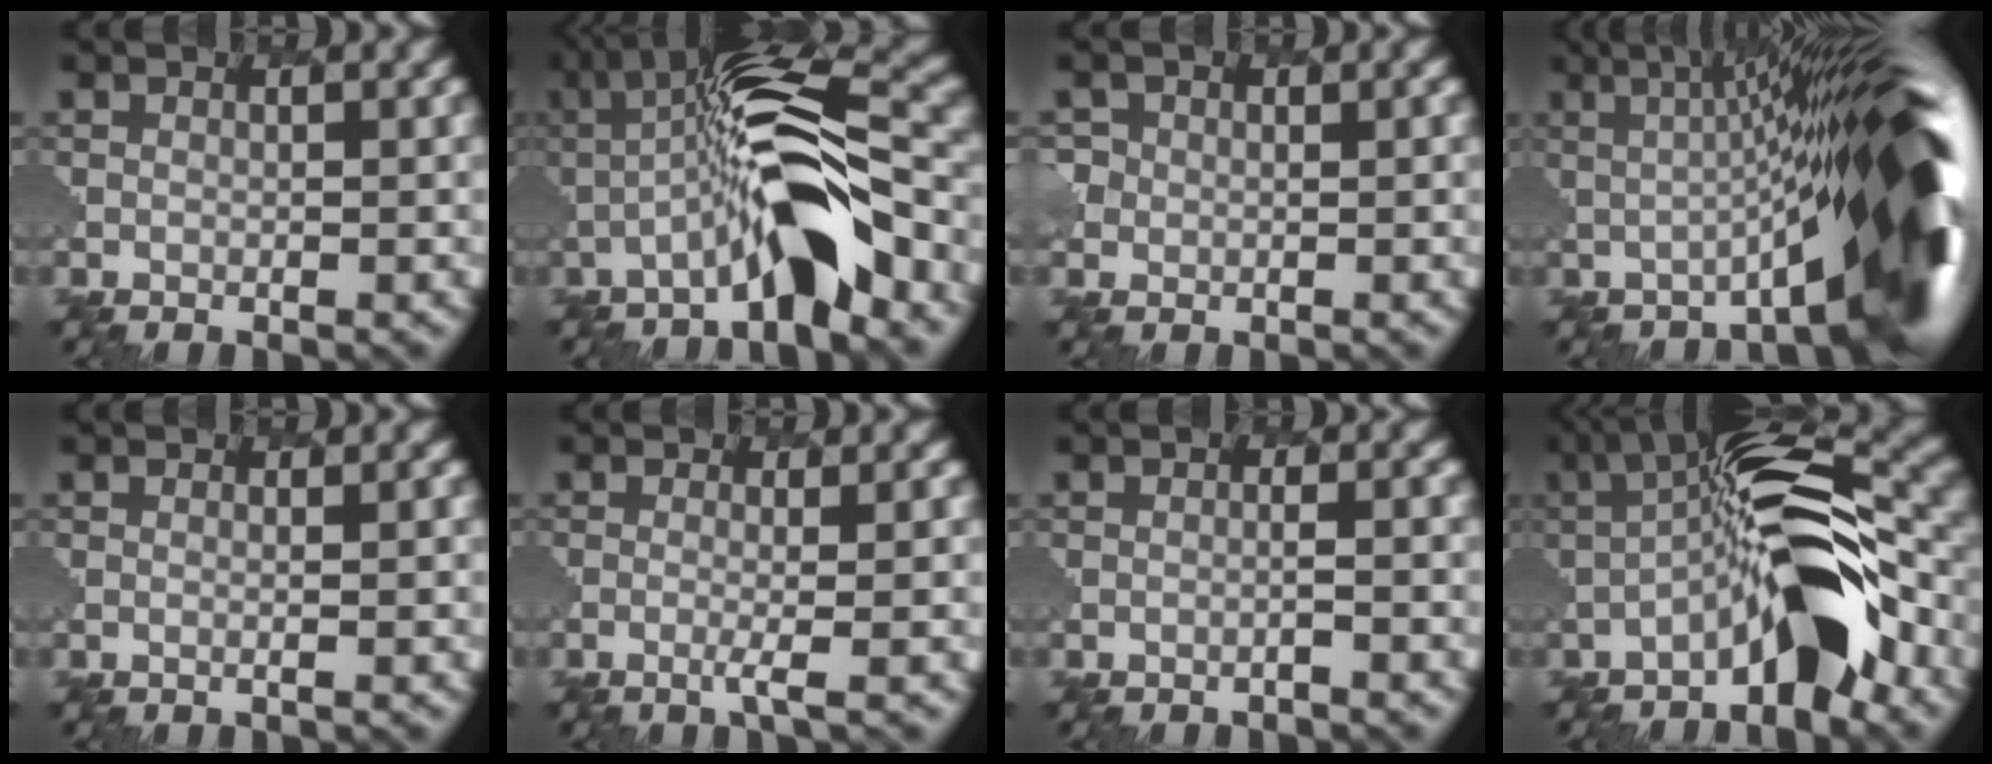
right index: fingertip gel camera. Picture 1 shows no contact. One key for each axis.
{"total": 6.9, "fx": -1.9, "fy": 0.9, "fz": 6.6, "tx": -0.137, "ty": 0.031, "tz": -0.071}
{"total": 3.5, "fx": 0.0, "fy": 3.4, "fz": 0.8, "tx": 0.009, "ty": 0.026, "tz": -0.025}
{"total": 10.8, "fx": 0.2, "fy": 0.5, "fz": 10.7, "tx": -0.113, "ty": 0.040, "tz": -0.032}
{"total": 1.4, "fx": 0.9, "fy": -1.0, "fz": -0.3, "tx": 0.022, "ty": 0.018, "tz": -0.003}
{"total": 1.6, "fx": 0.3, "fy": -1.6, "fz": 0.2, "tx": -0.015, "ty": 0.017, "tz": -0.021}
{"total": 1.1, "fx": -0.4, "fy": -0.8, "fz": -0.6, "tx": 0.011, "ty": 0.016, "tz": -0.020}
{"total": 6.9, "fx": -2.8, "fy": 1.2, "fz": 6.2, "tx": -0.121, "ty": 0.033, "tz": -0.084}